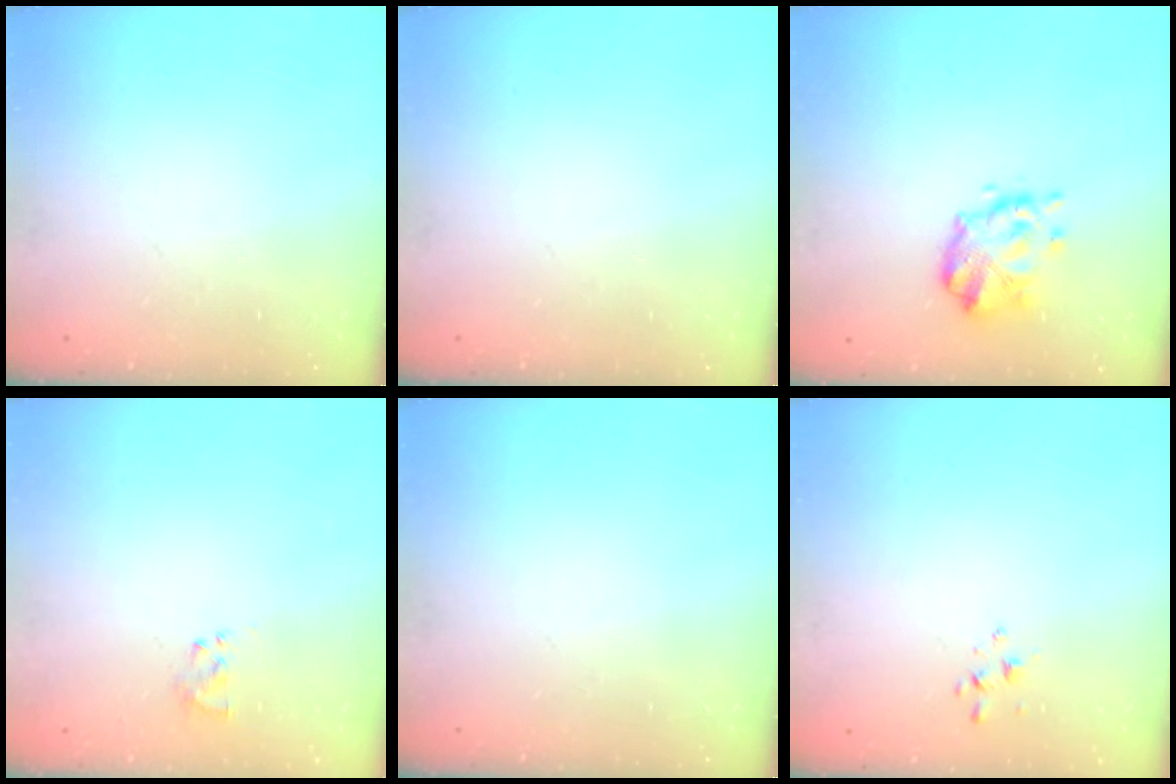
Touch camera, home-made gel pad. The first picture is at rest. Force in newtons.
{"total": 0.0}
{"total": 6.0, "press": 6.0, "slide": 0.4}
{"total": 2.3, "press": 2.1, "slide": 0.9}
{"total": 0.0}
{"total": 1.8, "press": 1.7, "slide": 0.4}